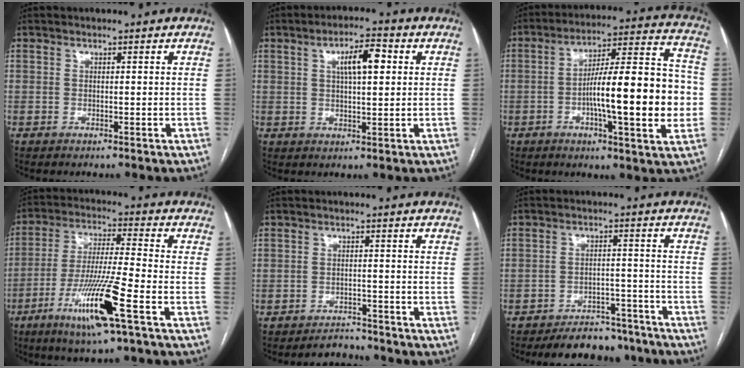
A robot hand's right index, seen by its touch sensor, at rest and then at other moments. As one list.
[{"total": 6.6, "force": [2.0, 1.8, 6.0], "torque": [-0.101, 0.013, 0.033]}, {"total": 19.1, "force": [-2.8, 2.9, 18.7], "torque": [-0.279, 0.020, -0.043]}, {"total": 13.6, "force": [-6.2, -0.1, 12.1], "torque": [-0.243, -0.023, -0.113]}, {"total": 2.7, "force": [-2.6, 0.8, -0.4], "torque": [0.009, -0.003, -0.038]}, {"total": 10.4, "force": [-9.3, 4.2, 2.2], "torque": [-0.007, 0.013, -0.123]}]